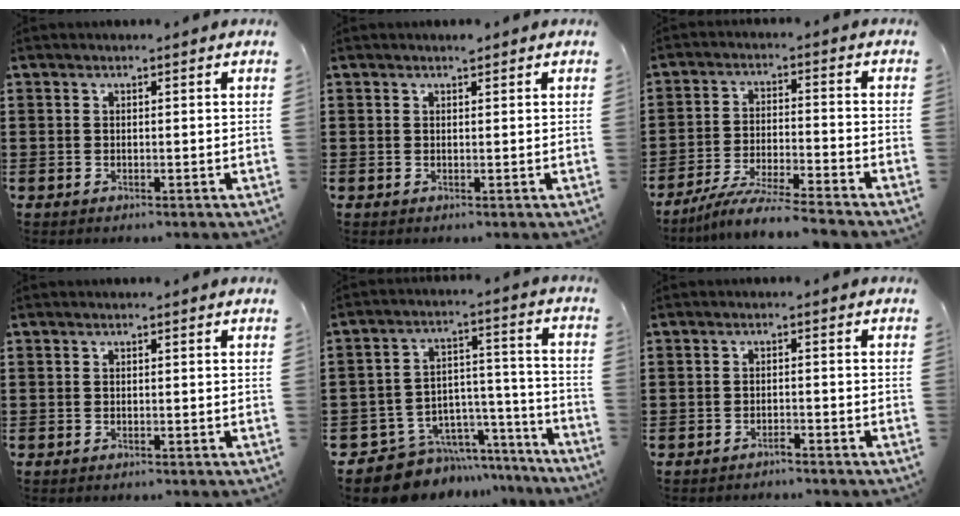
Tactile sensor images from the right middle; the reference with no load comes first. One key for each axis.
{"total": 0.8, "fx": 0.7, "fy": 0.3, "fz": 0.2, "tx": -0.007, "ty": -0.001, "tz": 0.013}
{"total": 6.3, "fx": -5.8, "fy": -0.4, "fz": 2.5, "tx": -0.050, "ty": -0.014, "tz": -0.111}
{"total": 0.0}
{"total": 8.0, "fx": -7.0, "fy": 3.8, "fz": 0.5, "tx": -0.012, "ty": 0.020, "tz": -0.130}
{"total": 1.1, "fx": -1.1, "fy": 0.0, "fz": 0.3, "tx": -0.011, "ty": -0.001, "tz": -0.021}